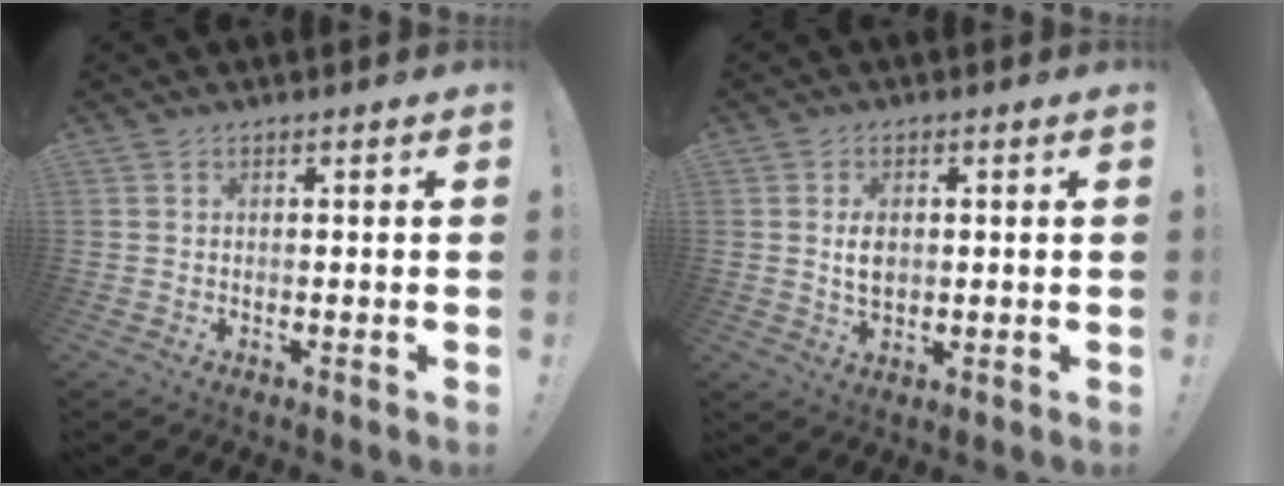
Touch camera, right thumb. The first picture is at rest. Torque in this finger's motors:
{"motor_torque": [-0.29, 0.30, -0.06, 0.07, 0.13]}